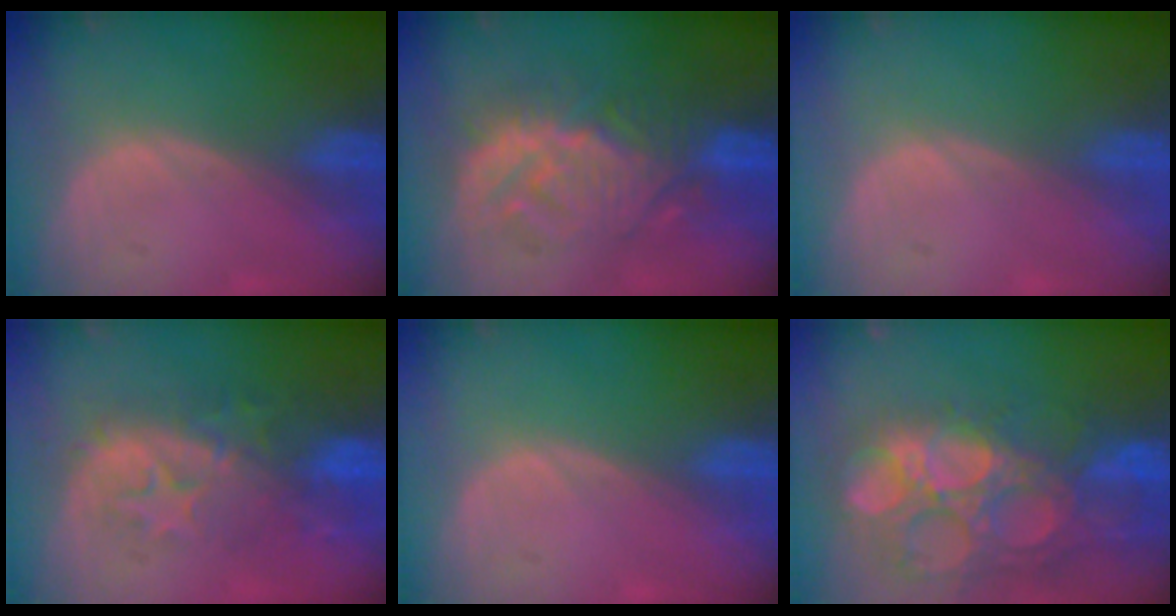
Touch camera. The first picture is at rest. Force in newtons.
{"total": 9.5, "press": 9.4, "slide": 0.5}
{"total": 0.0}
{"total": 9.0, "press": 8.7, "slide": 2.2}
{"total": 0.0}
{"total": 15.4, "press": 12.8, "slide": 8.7}